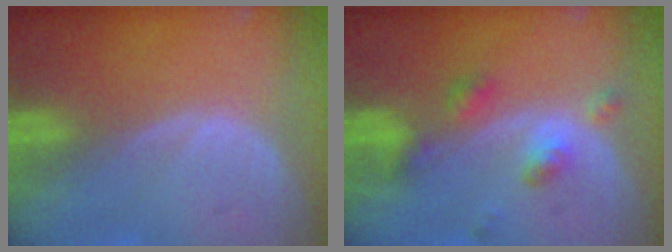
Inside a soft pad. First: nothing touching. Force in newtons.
{"total": 5.2, "press": 4.6, "slide": 2.6}